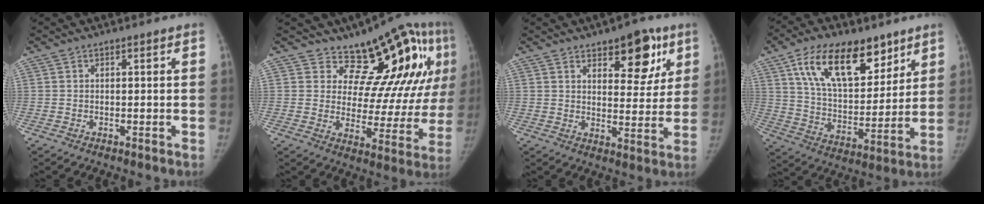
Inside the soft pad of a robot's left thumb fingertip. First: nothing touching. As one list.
[{"total": 17.6, "force": [9.4, 8.2, 12.5], "torque": [-0.097, -0.058, 0.128]}, {"total": 11.8, "force": [6.5, 5.5, 8.1], "torque": [-0.065, -0.031, 0.091]}, {"total": 19.7, "force": [11.1, 10.1, 12.8], "torque": [-0.171, -0.045, 0.197]}]